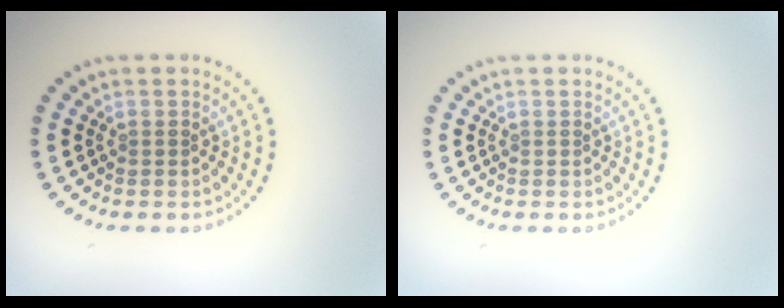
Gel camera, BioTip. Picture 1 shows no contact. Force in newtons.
{"total": 0.0}